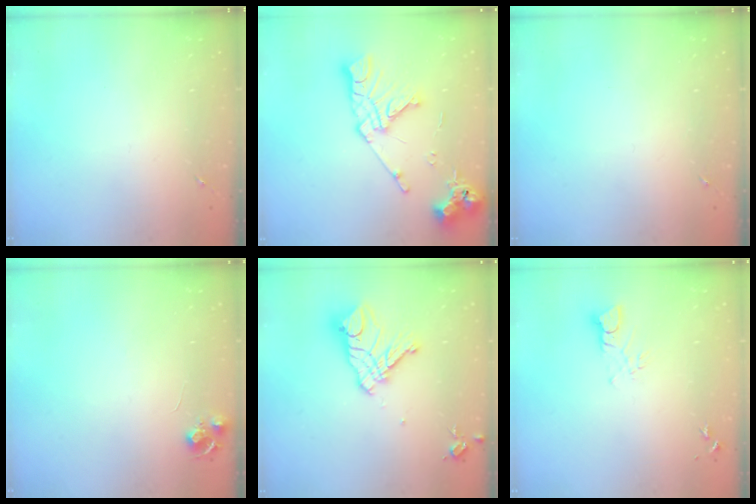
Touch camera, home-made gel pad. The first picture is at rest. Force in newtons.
{"total": 15.5, "press": 15.4, "slide": 1.9}
{"total": 0.0}
{"total": 6.8, "press": 6.7, "slide": 0.9}
{"total": 14.6, "press": 14.6, "slide": 1.5}
{"total": 3.4, "press": 3.4, "slide": 0.2}